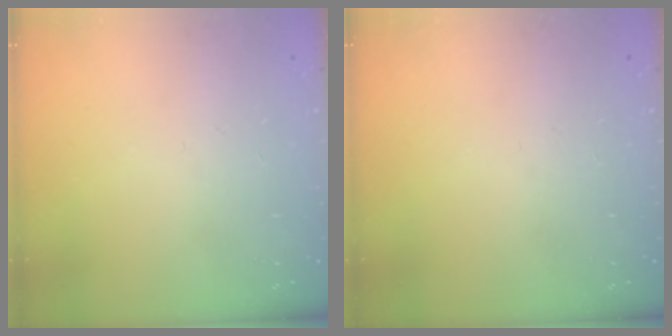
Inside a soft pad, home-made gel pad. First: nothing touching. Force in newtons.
{"total": 0.0}